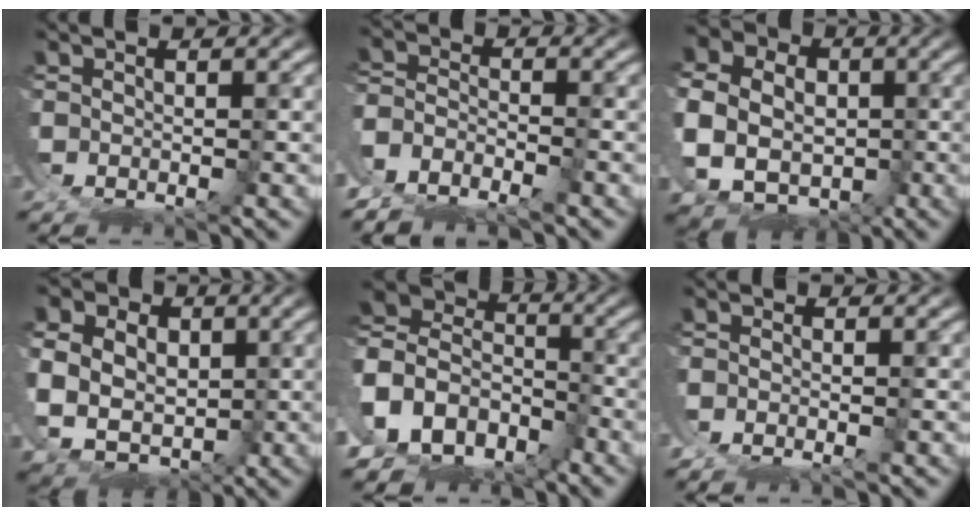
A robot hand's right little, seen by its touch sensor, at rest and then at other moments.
{"total": 6.8, "force": [-4.3, 4.9, 2.0], "torque": [-0.046, -0.021, -0.081]}
{"total": 11.8, "force": [-1.8, 9.9, 6.1], "torque": [-0.125, -0.051, -0.023]}
{"total": 10.6, "force": [-1.6, 9.0, 5.5], "torque": [-0.128, -0.057, -0.017]}
{"total": 15.2, "force": [-2.7, 13.3, 6.8], "torque": [-0.174, -0.049, -0.060]}
{"total": 1.6, "force": [-1.2, 0.9, 0.5], "torque": [-0.010, -0.003, -0.028]}